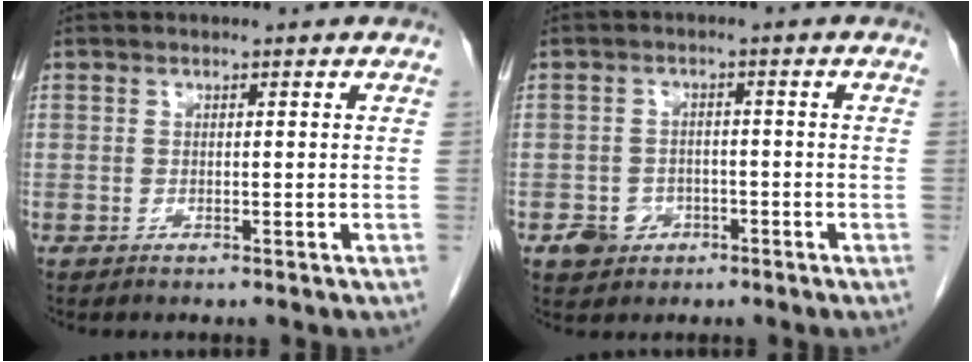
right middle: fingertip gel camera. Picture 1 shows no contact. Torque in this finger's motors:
{"motor_torque": [0.66, -0.32, 0.00, 0.00]}